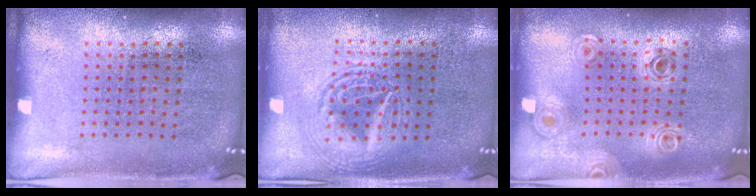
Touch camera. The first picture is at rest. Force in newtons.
{"total": 1.8, "press": 1.8, "slide": 0.2}
{"total": 0.9, "press": 0.9, "slide": 0.1}